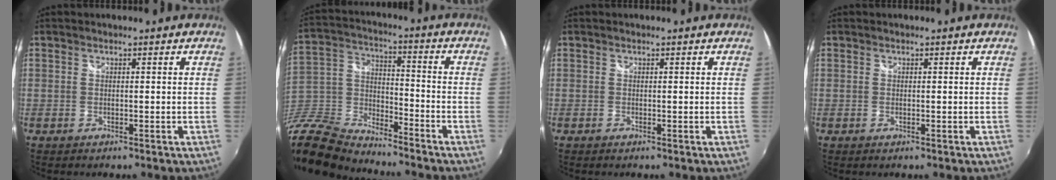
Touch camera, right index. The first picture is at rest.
{"total": 19.2, "force": [-14.9, 8.5, 8.6], "torque": [-0.240, -0.015, -0.294]}
{"total": 0.0}
{"total": 0.0}